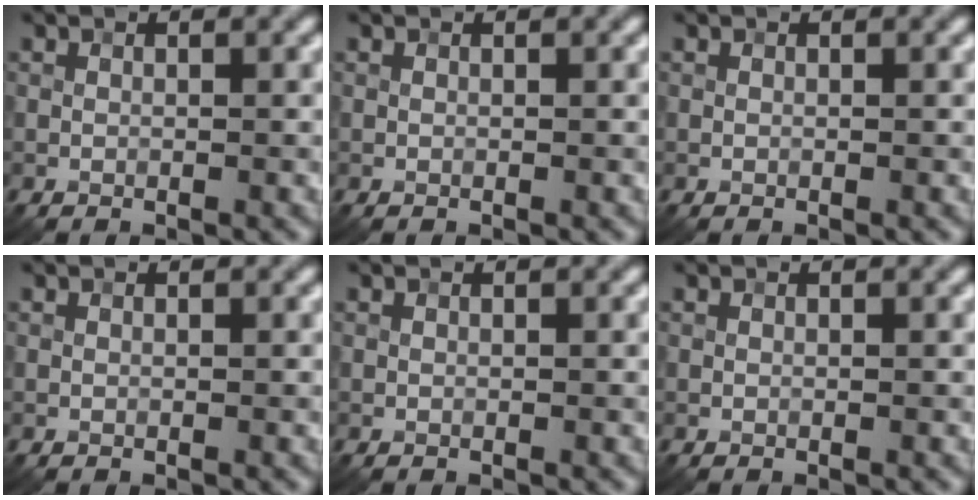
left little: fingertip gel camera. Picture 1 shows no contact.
{"total": 0.0}
{"total": 0.0}
{"total": 0.0}
{"total": 0.0}
{"total": 0.0}